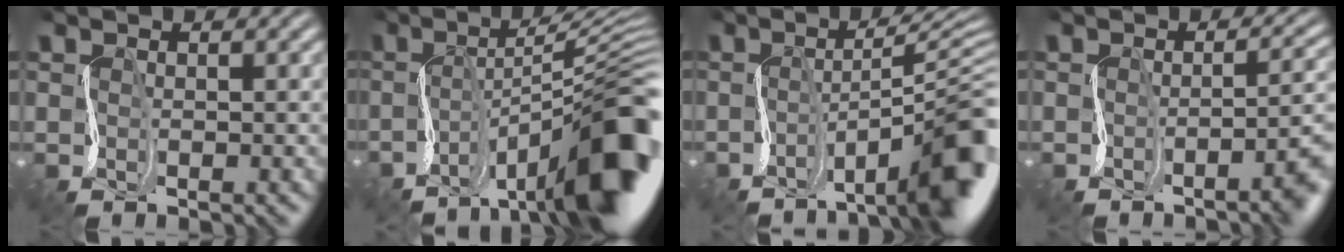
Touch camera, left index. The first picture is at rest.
{"total": 12.0, "force": [-4.6, 2.8, 10.8], "torque": [-0.144, 0.005, -0.081]}
{"total": 9.7, "force": [-3.3, 2.0, 8.9], "torque": [-0.103, 0.007, -0.055]}
{"total": 5.2, "force": [-1.5, 1.4, 4.8], "torque": [-0.034, -0.007, -0.024]}